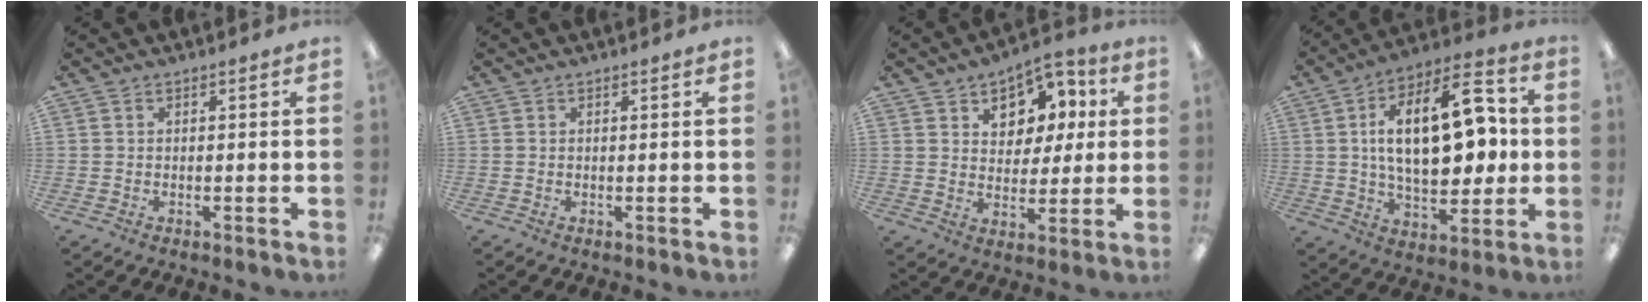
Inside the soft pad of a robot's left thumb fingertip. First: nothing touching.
{"total": 0.0}
{"total": 9.8, "force": [4.9, 7.8, 3.4], "torque": [-0.045, -0.033, 0.089]}
{"total": 22.6, "force": [3.1, 12.2, 18.7], "torque": [-0.297, 0.007, 0.050]}